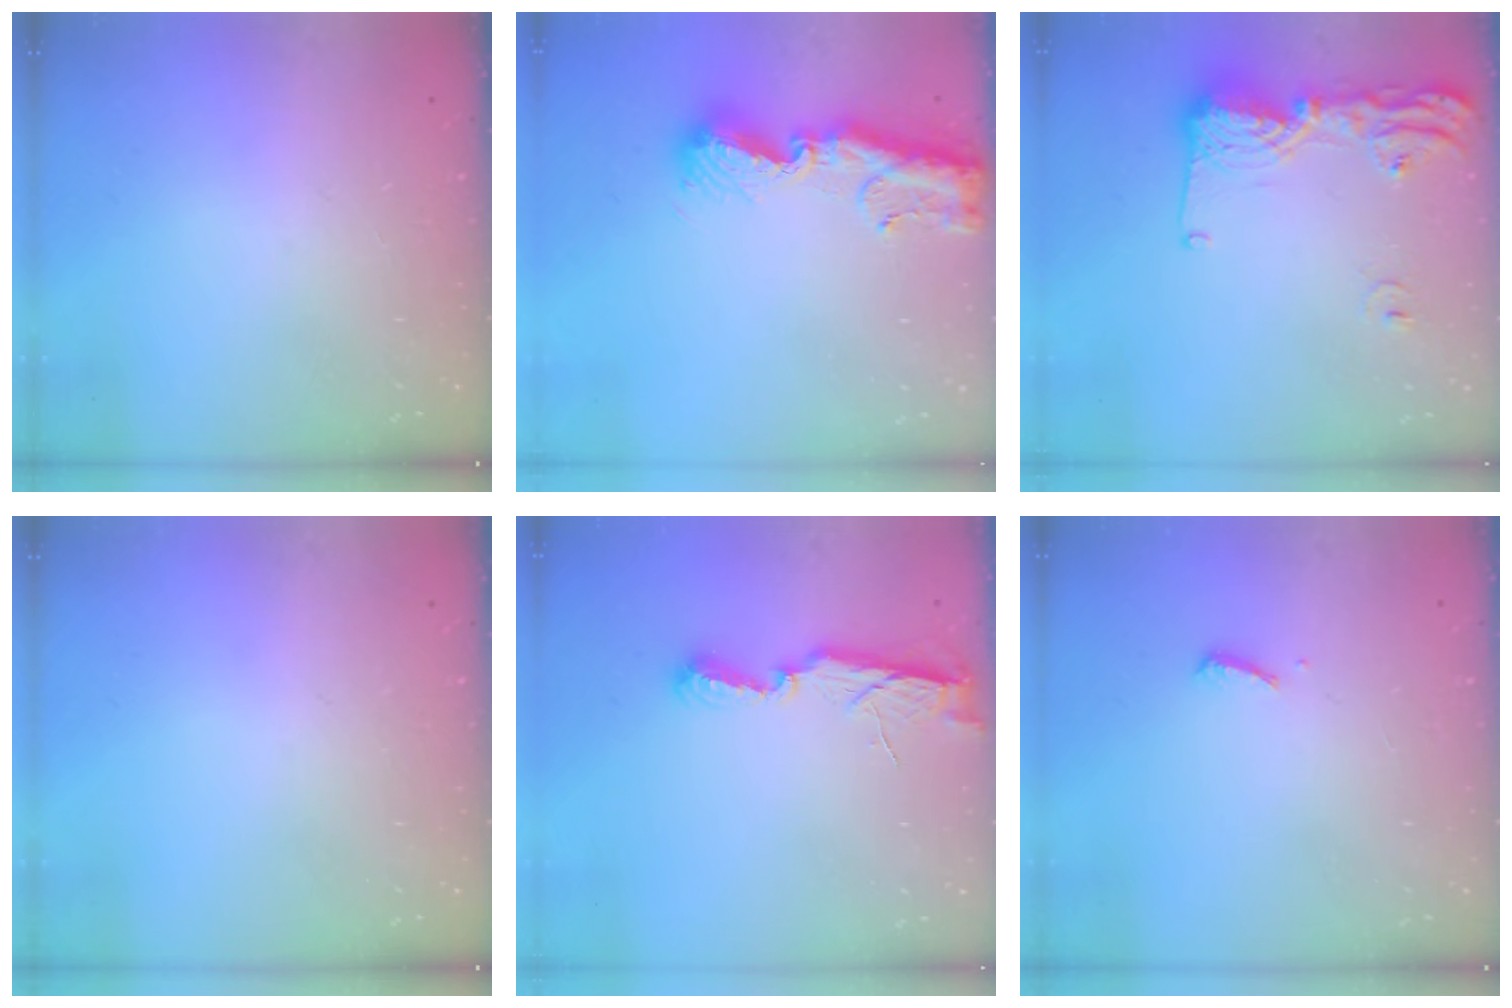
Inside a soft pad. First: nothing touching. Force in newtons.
{"total": 12.2, "press": 12.1, "slide": 0.8}
{"total": 16.1, "press": 16.1, "slide": 1.2}
{"total": 0.0}
{"total": 7.0, "press": 7.0, "slide": 0.5}
{"total": 7.1, "press": 7.0, "slide": 0.8}